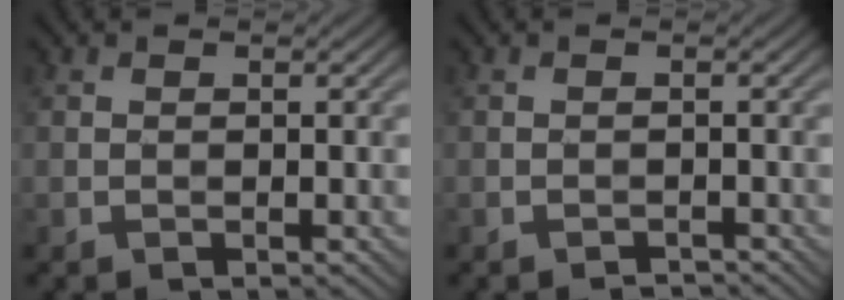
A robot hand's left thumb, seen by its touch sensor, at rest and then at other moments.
{"total": 0.8, "force": [-0.7, -0.2, -0.4], "torque": [0.006, 0.005, -0.014]}